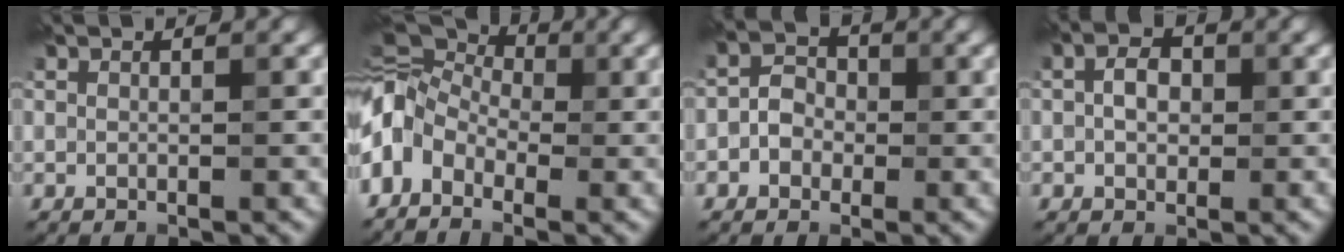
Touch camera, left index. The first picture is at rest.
{"total": 9.2, "force": [-2.0, 6.8, 5.9], "torque": [-0.109, 0.020, -0.052]}
{"total": 2.4, "force": [-0.7, 2.0, 1.1], "torque": [-0.013, 0.006, -0.019]}
{"total": 2.4, "force": [0.0, 1.7, 1.7], "torque": [-0.030, 0.004, -0.006]}